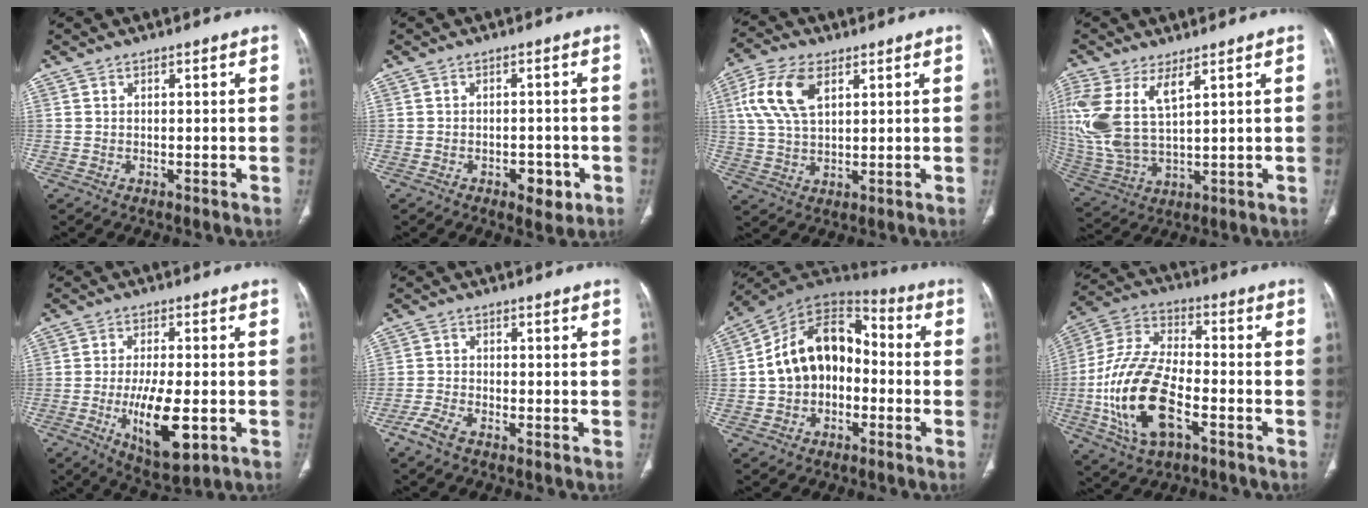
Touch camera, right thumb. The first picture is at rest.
{"total": 4.5, "force": [-2.0, 2.6, 3.1], "torque": [-0.027, 0.008, -0.020]}
{"total": 11.1, "force": [4.0, 6.1, 8.4], "torque": [-0.177, 0.003, 0.079]}
{"total": 14.8, "force": [5.5, 6.6, 12.0], "torque": [-0.282, -0.015, 0.125]}
{"total": 13.0, "force": [-3.6, 5.1, 11.4], "torque": [-0.186, -0.007, -0.050]}
{"total": 3.6, "force": [-2.6, 1.3, 2.2], "torque": [-0.058, 0.008, -0.054]}
{"total": 15.6, "force": [-1.6, 11.1, 10.8], "torque": [-0.154, 0.051, -0.039]}
{"total": 19.3, "force": [-6.0, 9.7, 15.6], "torque": [-0.319, 0.024, -0.109]}